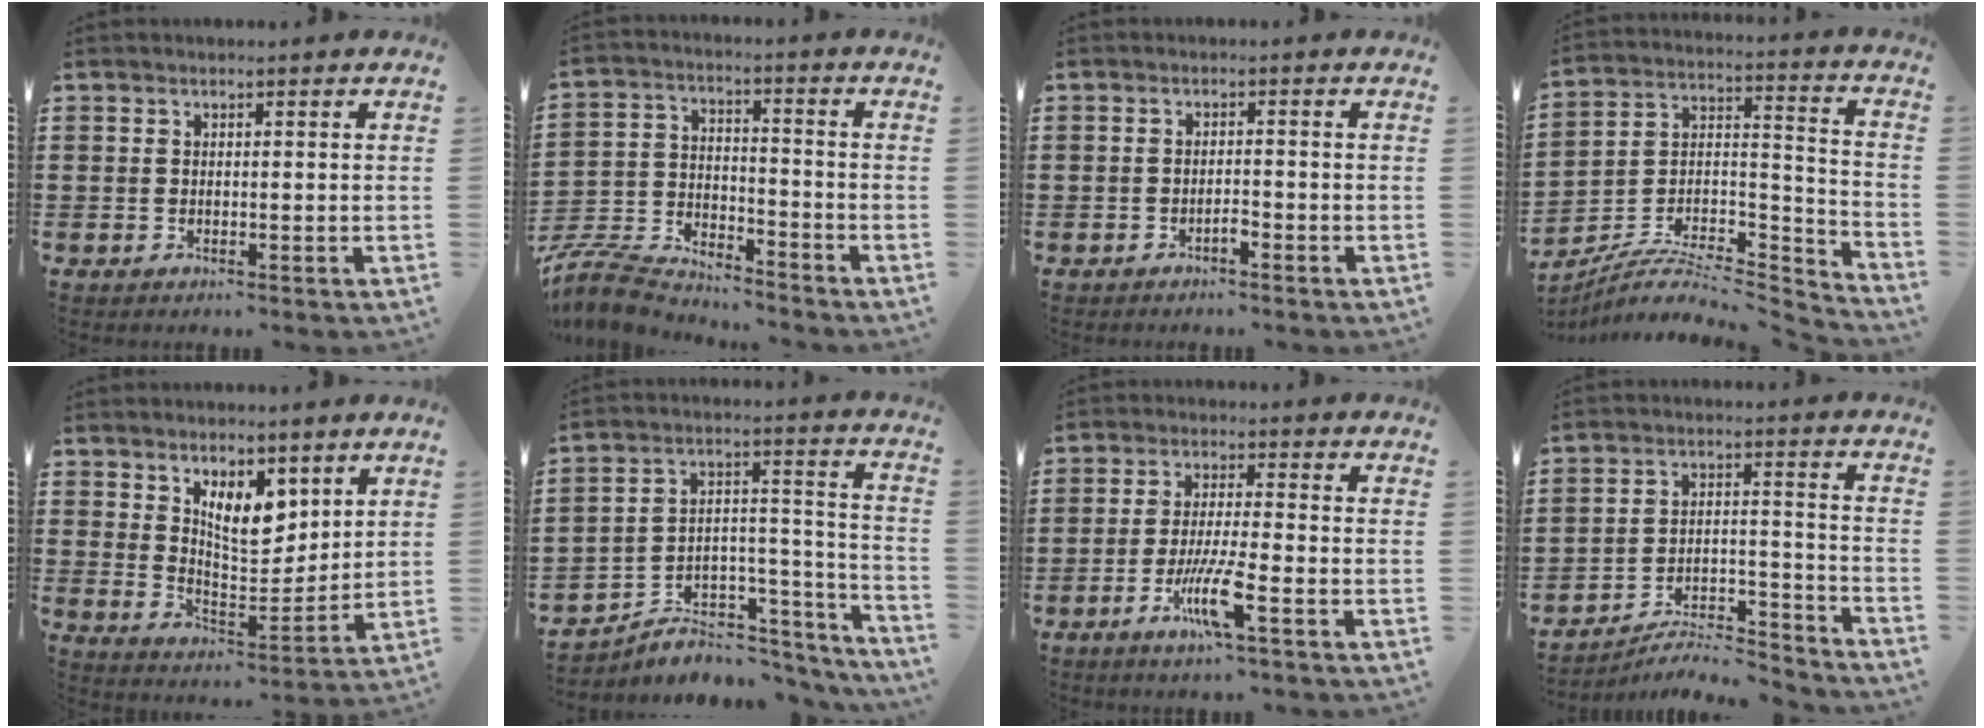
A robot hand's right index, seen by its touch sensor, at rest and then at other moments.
{"total": 7.3, "force": [-7.1, 1.3, 1.4], "torque": [-0.049, 0.001, -0.146]}
{"total": 1.6, "force": [-1.2, 0.3, 0.9], "torque": [-0.021, -0.003, -0.022]}
{"total": 7.0, "force": [-5.6, 2.8, 3.1], "torque": [-0.064, 0.001, -0.113]}
{"total": 8.2, "force": [5.1, 3.9, 5.1], "torque": [-0.092, -0.018, 0.090]}
{"total": 4.5, "force": [-3.6, 2.5, 0.9], "torque": [-0.021, -0.004, -0.068]}
{"total": 7.6, "force": [-3.7, 0.7, 6.6], "torque": [-0.132, -0.013, -0.069]}
{"total": 5.4, "force": [-5.1, 1.0, 1.6], "torque": [-0.025, 0.000, -0.102]}